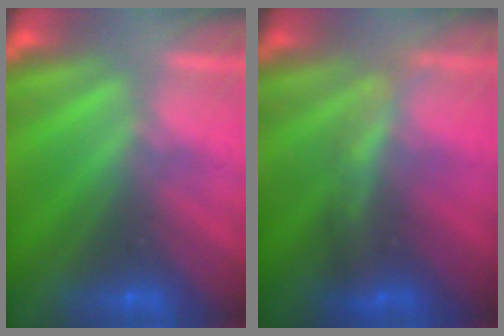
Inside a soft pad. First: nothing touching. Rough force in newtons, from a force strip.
{"total": 2.0}